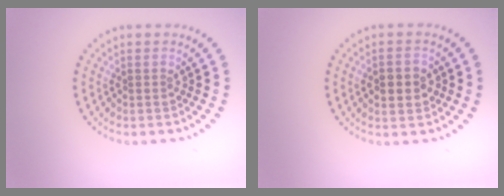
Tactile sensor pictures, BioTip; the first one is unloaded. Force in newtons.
{"total": 2.6, "press": 2.6, "slide": 0.2}